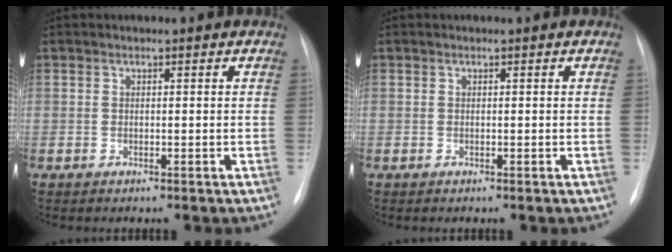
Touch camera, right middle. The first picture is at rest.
{"total": 0.0}